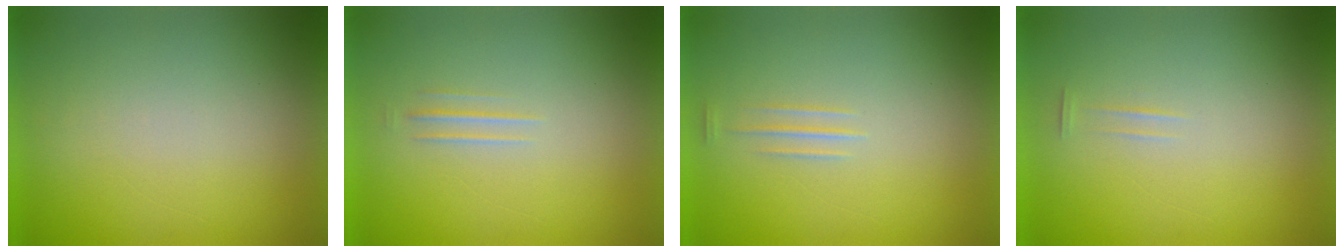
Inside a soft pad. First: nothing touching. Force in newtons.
{"total": 1.3}
{"total": 1.2}
{"total": 1.3}